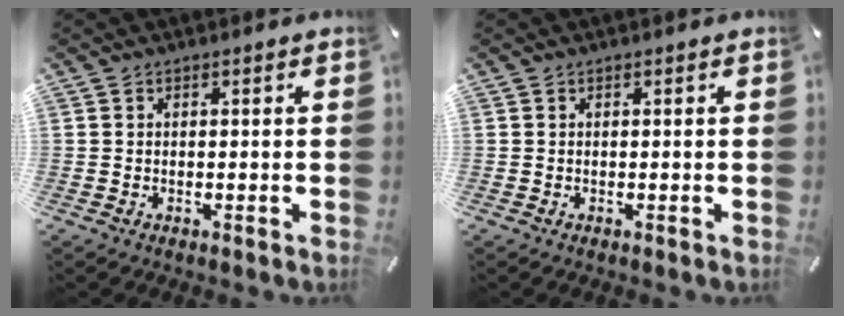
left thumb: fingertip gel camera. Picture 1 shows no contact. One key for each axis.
{"total": 0.0}